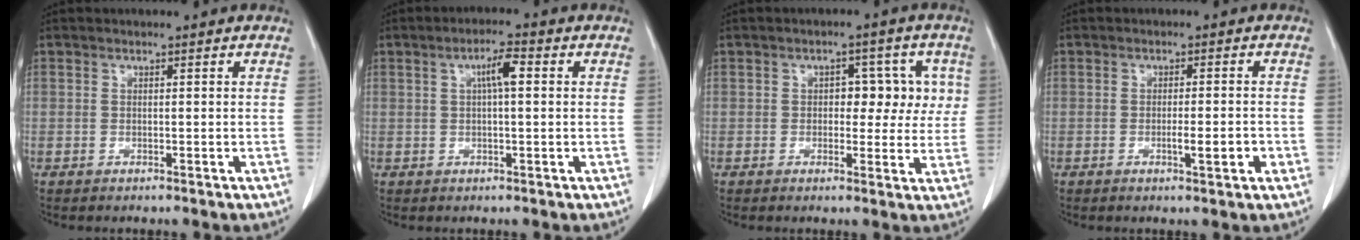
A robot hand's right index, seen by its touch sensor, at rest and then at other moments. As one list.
[{"total": 4.0, "force": [0.9, 0.6, 3.8], "torque": [-0.067, 0.010, 0.014]}, {"total": 6.2, "force": [1.0, 3.8, 4.8], "torque": [-0.042, 0.022, 0.014]}, {"total": 3.6, "force": [-1.1, 0.4, 3.4], "torque": [-0.054, -0.003, -0.015]}]